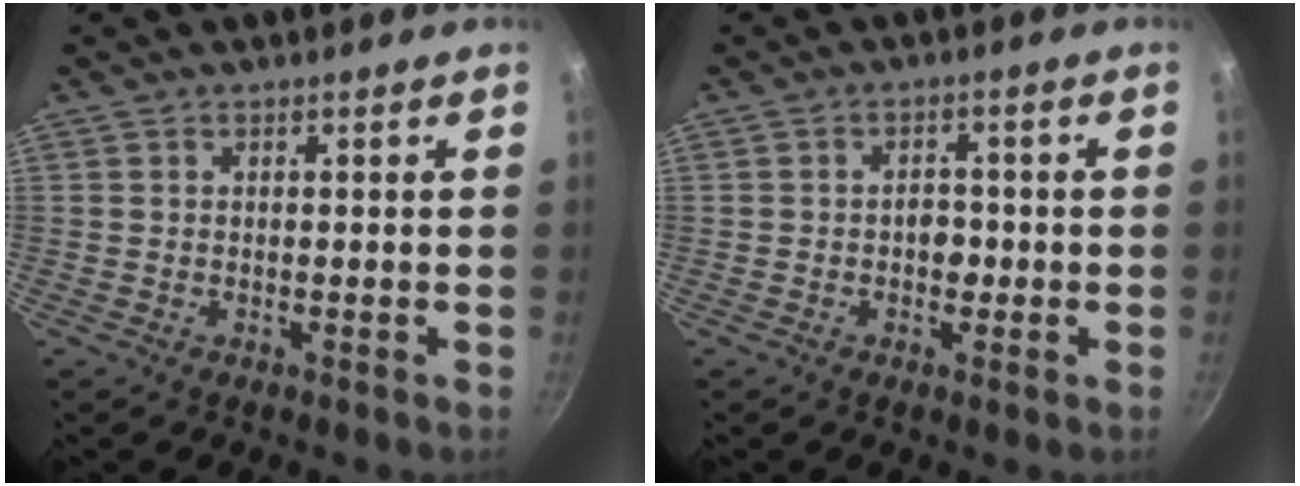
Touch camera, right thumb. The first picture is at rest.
{"total": 3.3, "force": [-0.6, 2.4, 2.2], "torque": [-0.015, 0.008, -0.011]}